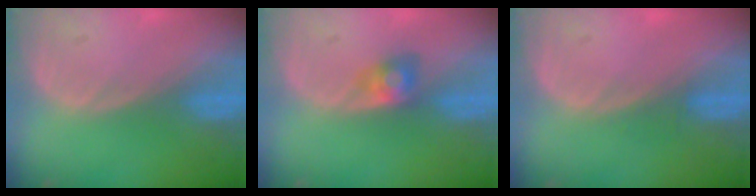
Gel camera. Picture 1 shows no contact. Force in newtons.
{"total": 2.7, "press": 2.7, "slide": 0.0}
{"total": 0.6, "press": 0.6, "slide": 0.2}